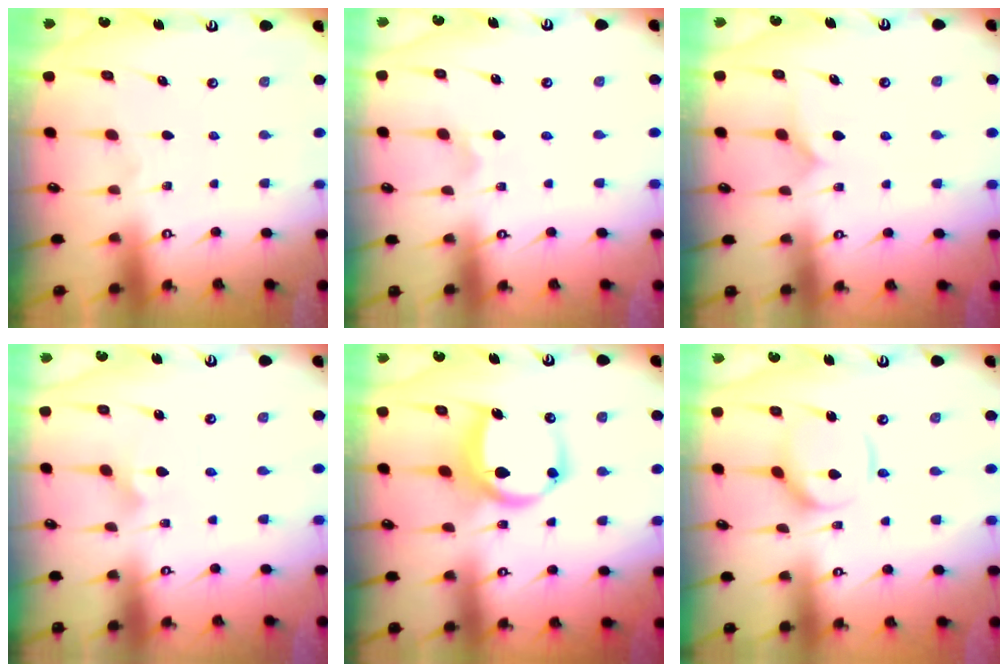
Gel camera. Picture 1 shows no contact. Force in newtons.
{"total": 0.0}
{"total": 6.6, "press": 6.5, "slide": 0.6}
{"total": 2.1, "press": 2.1, "slide": 0.0}
{"total": 10.3, "press": 10.3, "slide": 0.3}
{"total": 7.8, "press": 7.8, "slide": 0.8}